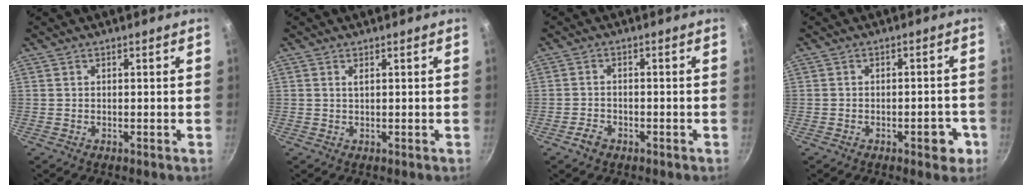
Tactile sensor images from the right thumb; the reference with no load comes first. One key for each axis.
{"total": 0.7, "fx": 0.3, "fy": 0.2, "fz": 0.6, "tx": -0.012, "ty": 0.001, "tz": 0.007}
{"total": 3.0, "fx": -1.8, "fy": 1.9, "fz": 1.4, "tx": -0.026, "ty": 0.018, "tz": -0.032}
{"total": 4.6, "fx": -2.1, "fy": 2.2, "fz": 3.5, "tx": -0.026, "ty": 0.019, "tz": -0.023}